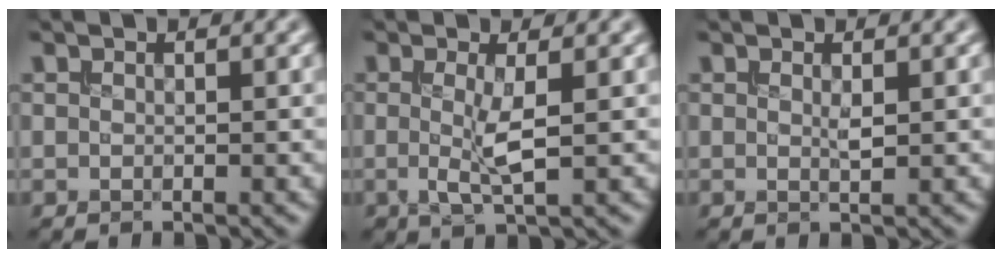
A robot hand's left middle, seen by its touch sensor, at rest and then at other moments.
{"total": 2.7, "force": [-0.1, 0.5, 2.7], "torque": [-0.060, -0.006, -0.002]}
{"total": 0.7, "force": [0.1, 0.0, 0.6], "torque": [-0.015, -0.001, 0.002]}